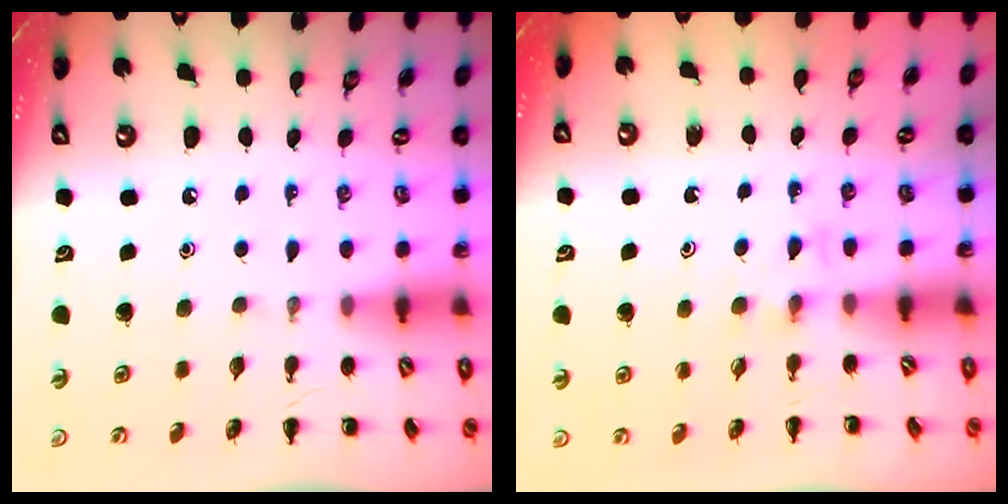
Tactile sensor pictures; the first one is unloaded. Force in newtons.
{"total": 3.4, "press": 3.1, "slide": 1.5}